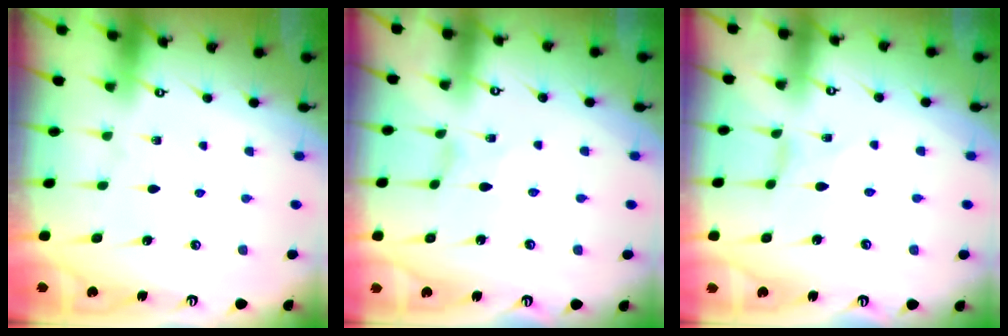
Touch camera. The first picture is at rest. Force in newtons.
{"total": 0.0}
{"total": 0.0}